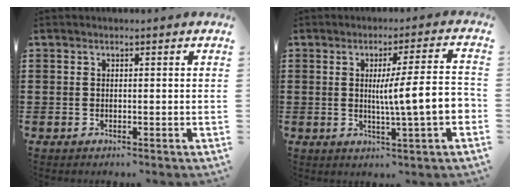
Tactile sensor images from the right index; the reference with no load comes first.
{"total": 8.7, "force": [-0.6, 0.2, 8.7], "torque": [-0.135, -0.012, -0.018]}